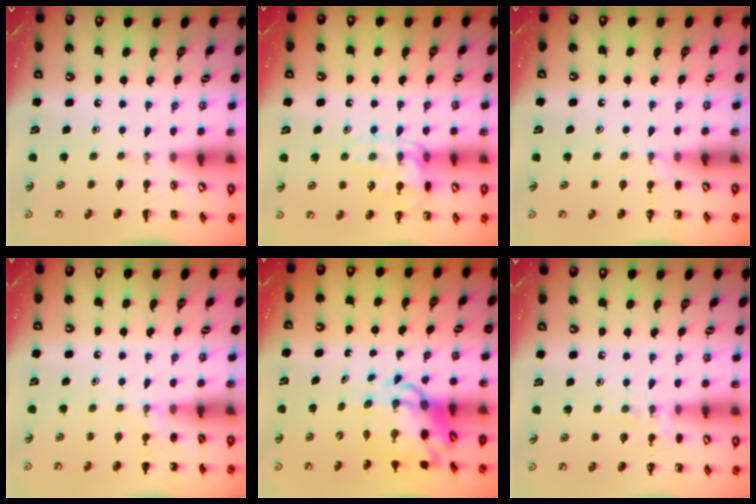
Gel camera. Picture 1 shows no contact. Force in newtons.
{"total": 12.8, "press": 12.8, "slide": 0.3}
{"total": 6.0, "press": 5.8, "slide": 1.4}
{"total": 6.3, "press": 6.1, "slide": 1.8}
{"total": 9.6, "press": 9.1, "slide": 3.1}
{"total": 6.2, "press": 6.1, "slide": 1.4}